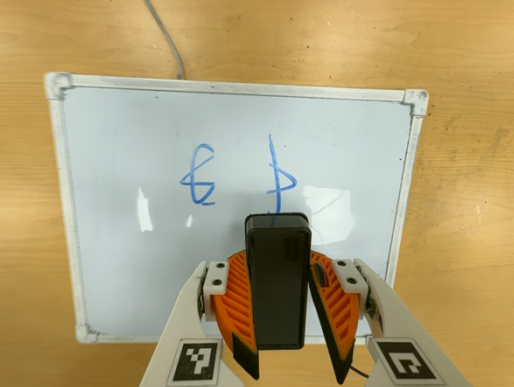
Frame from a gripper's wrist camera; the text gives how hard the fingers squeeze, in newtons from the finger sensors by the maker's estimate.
{"total": 7.3, "left": 7.1, "right": 7.5}